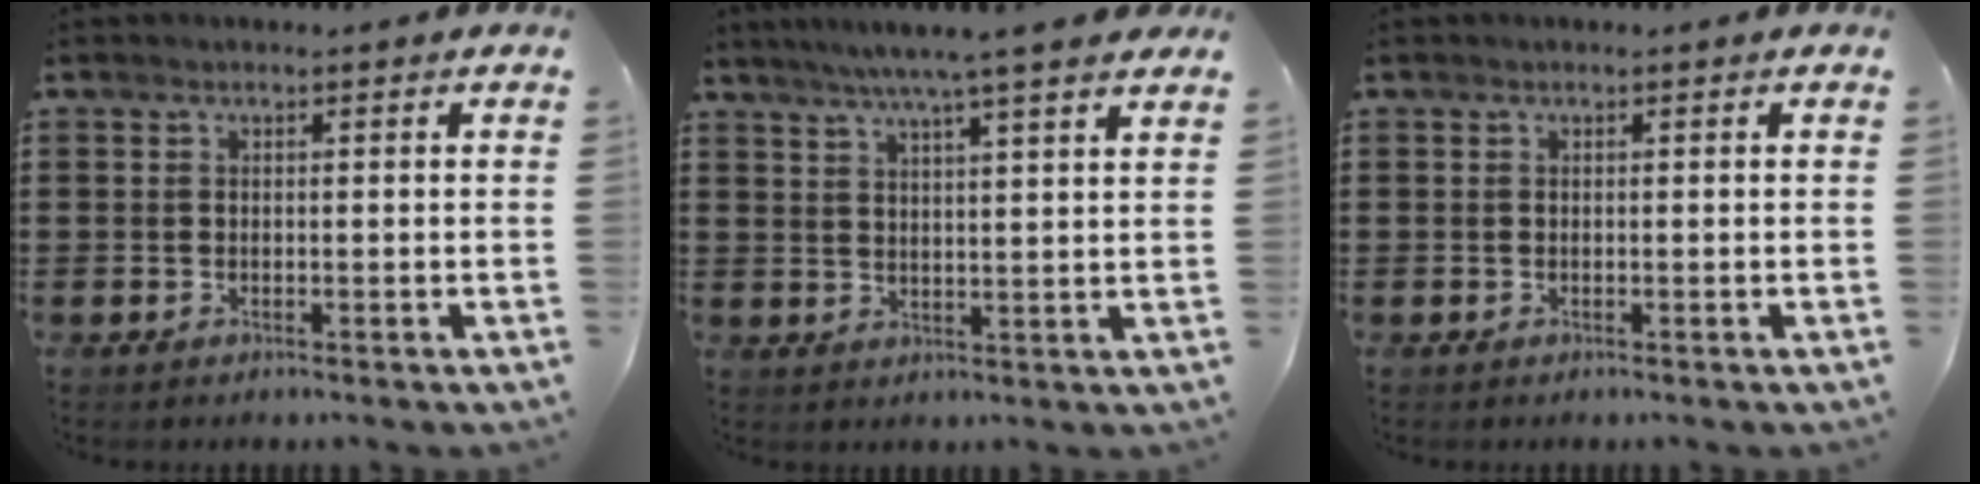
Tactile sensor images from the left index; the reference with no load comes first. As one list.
[{"total": 6.2, "force": [5.1, -0.7, 3.5], "torque": [-0.083, -0.015, 0.087]}, {"total": 0.0}]